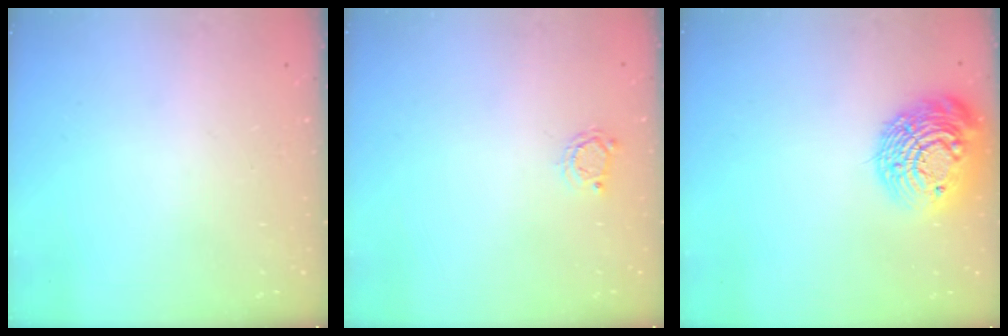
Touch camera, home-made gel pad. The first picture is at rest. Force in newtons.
{"total": 3.1, "press": 3.0, "slide": 0.5}
{"total": 17.0, "press": 16.9, "slide": 1.4}